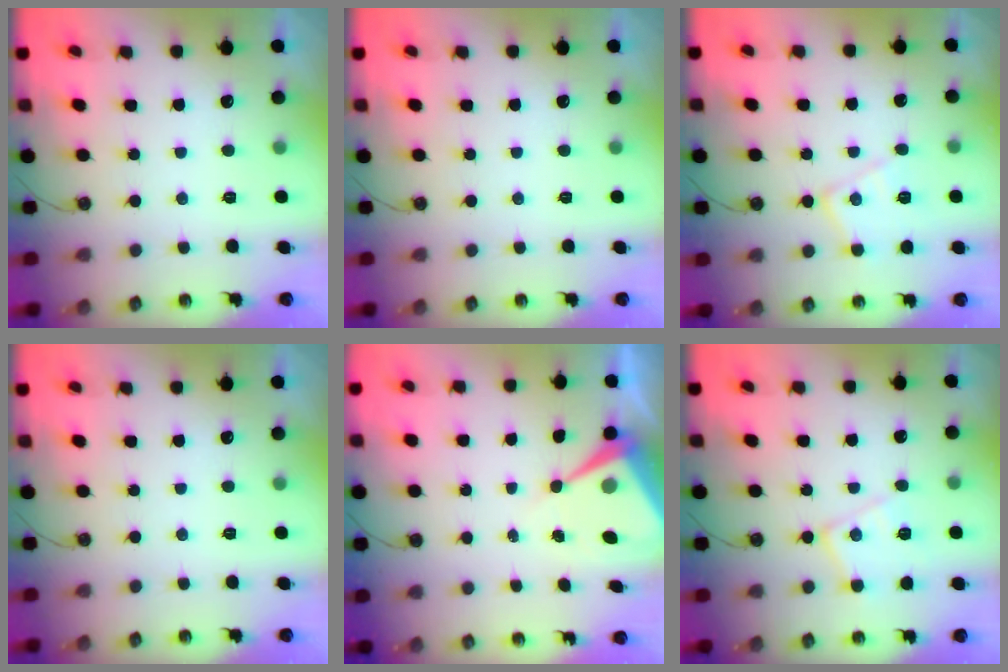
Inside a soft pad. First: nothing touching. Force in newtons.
{"total": 0.0}
{"total": 12.0, "press": 11.9, "slide": 0.9}
{"total": 0.0}
{"total": 8.9, "press": 8.9, "slide": 0.5}
{"total": 11.4, "press": 11.4, "slide": 0.6}